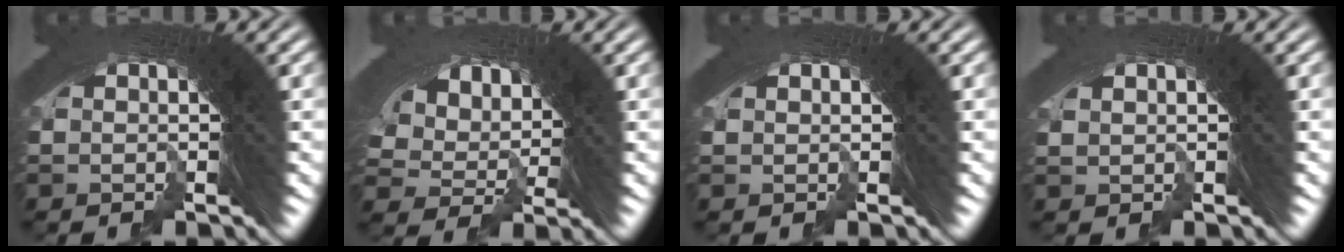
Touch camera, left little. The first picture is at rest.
{"total": 6.7, "force": [-2.0, 5.5, 3.2], "torque": [-0.110, -0.033, -0.019]}
{"total": 0.0}
{"total": 0.9, "force": [0.1, 0.9, 0.0], "torque": [-0.011, 0.001, 0.004]}